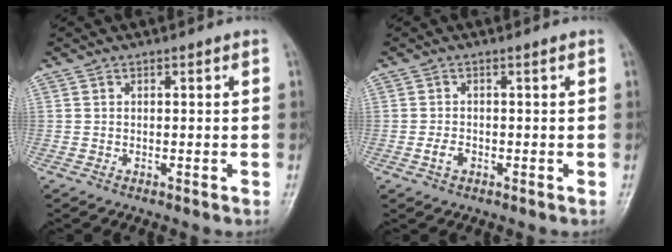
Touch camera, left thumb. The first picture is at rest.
{"total": 1.9, "force": [-0.5, 1.2, 1.4], "torque": [-0.022, 0.006, -0.006]}